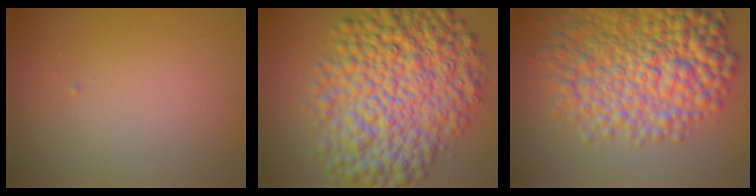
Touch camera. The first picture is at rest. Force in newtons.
{"total": 11.8, "press": 11.8, "slide": 0.0}
{"total": 9.9, "press": 9.9, "slide": 0.1}